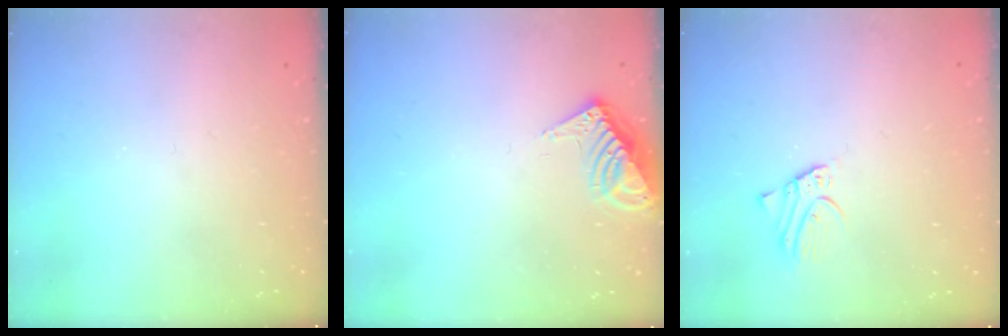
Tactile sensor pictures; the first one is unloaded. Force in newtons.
{"total": 9.4, "press": 9.4, "slide": 0.8}
{"total": 2.5, "press": 2.5, "slide": 0.2}